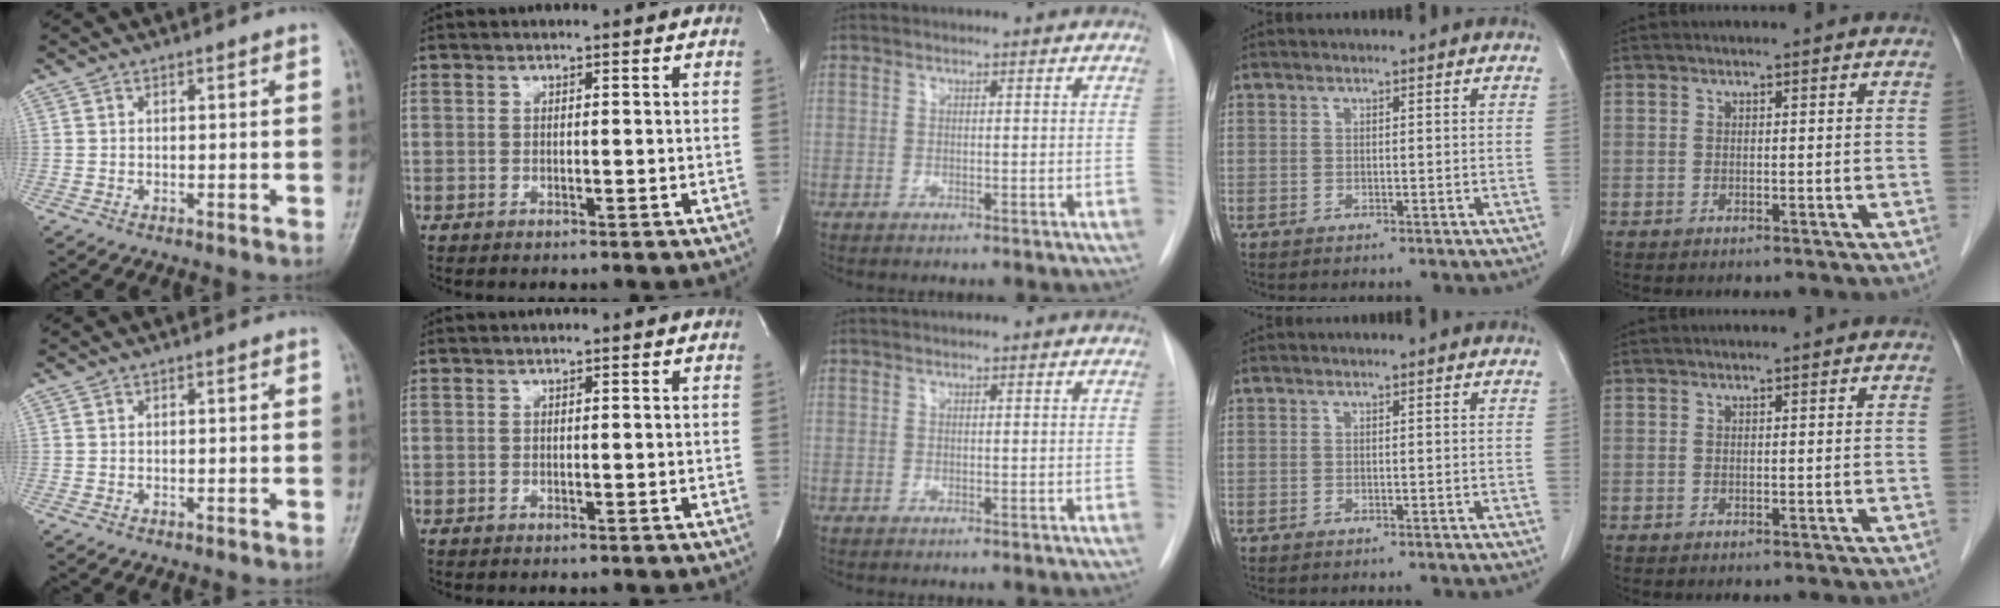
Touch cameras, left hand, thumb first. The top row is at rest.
{}